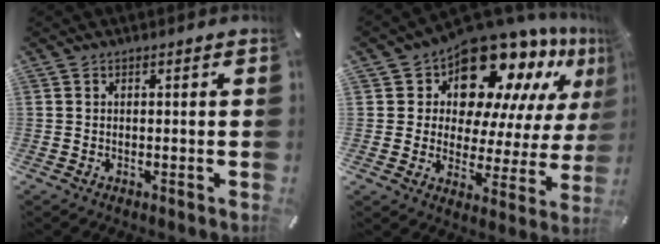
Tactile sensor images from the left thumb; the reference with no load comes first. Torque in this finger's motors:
{"motor_torque": [2.53, 2.48, 2.08, -0.69, 0.16]}